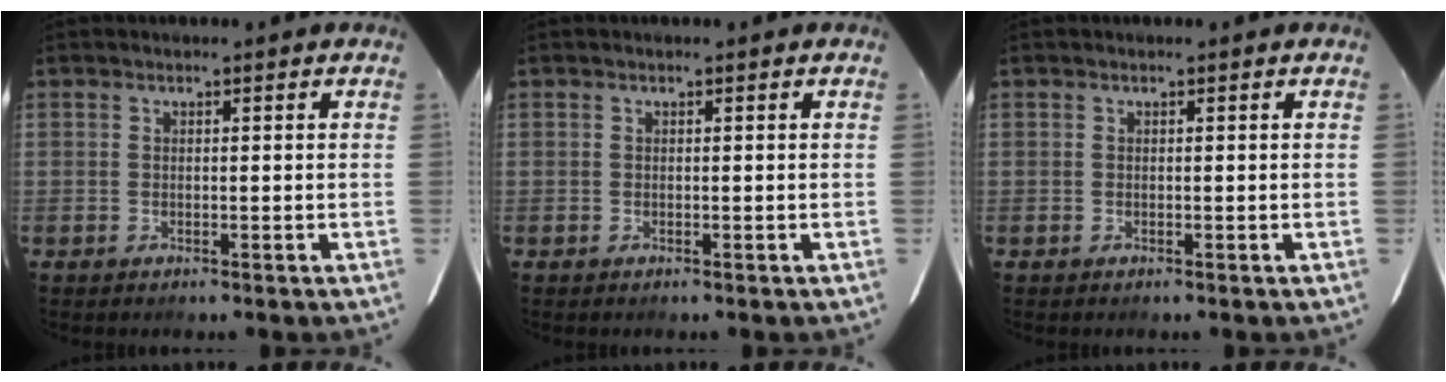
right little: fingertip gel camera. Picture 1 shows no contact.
{"total": 0.0}
{"total": 0.0}